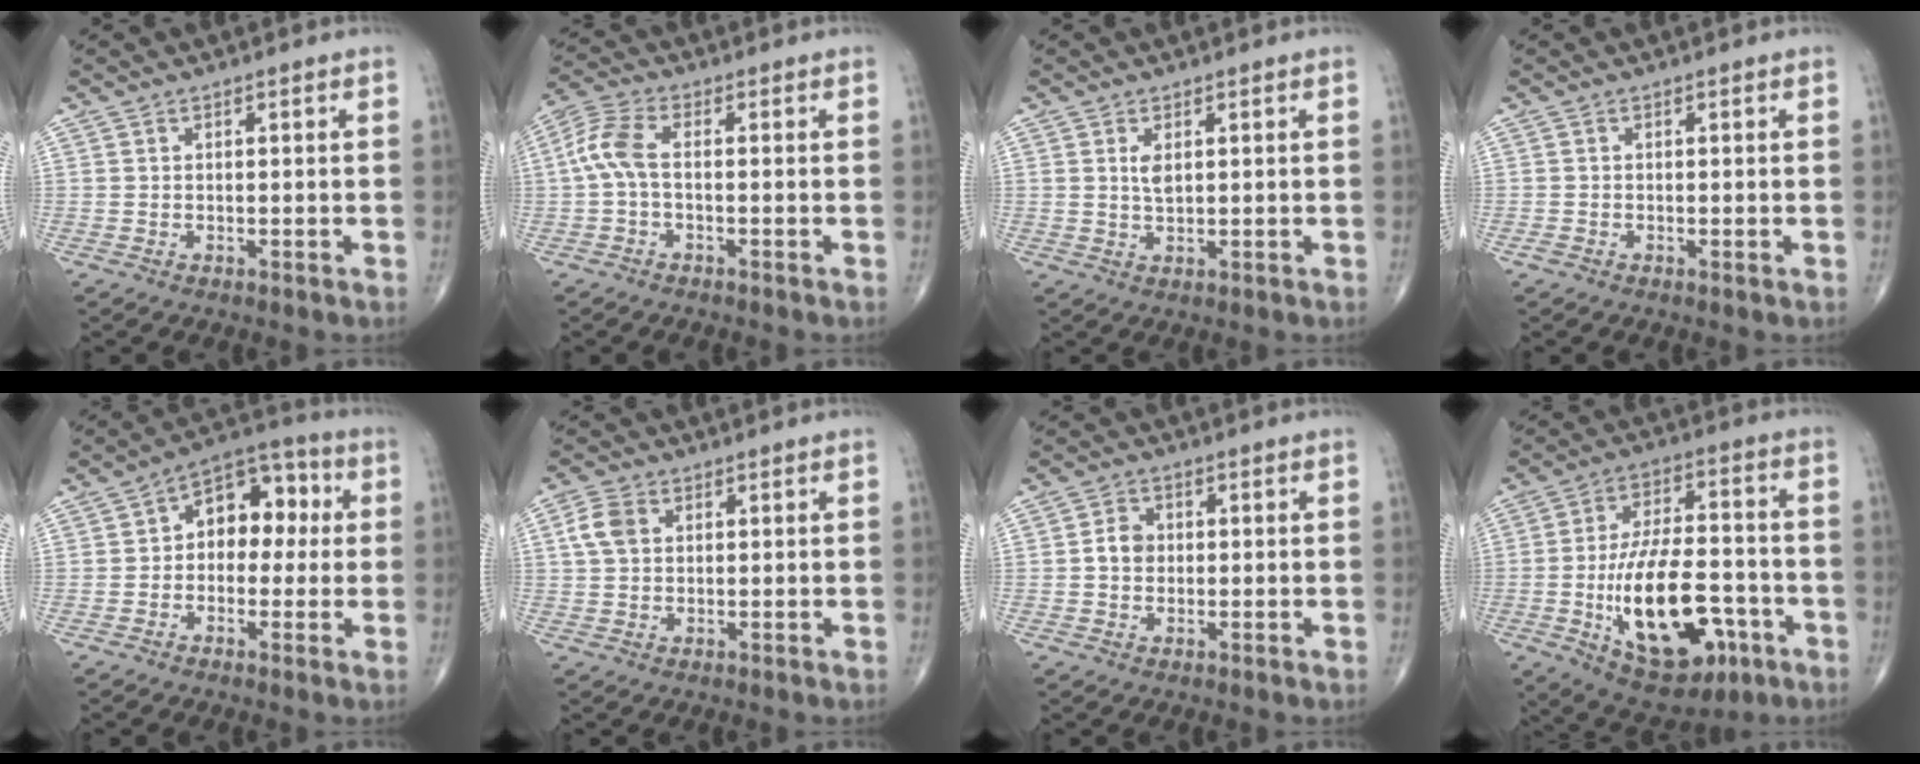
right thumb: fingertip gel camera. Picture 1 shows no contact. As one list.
[{"total": 6.1, "force": [-0.4, 2.7, 5.5], "torque": [-0.135, 0.020, -0.018]}, {"total": 4.0, "force": [0.9, 2.3, 3.2], "torque": [-0.054, -0.007, 0.018]}, {"total": 0.8, "force": [-0.4, 0.4, 0.6], "torque": [-0.012, -0.003, -0.011]}, {"total": 11.2, "force": [1.1, 7.7, 8.2], "torque": [-0.074, 0.034, 0.001]}, {"total": 4.6, "force": [1.1, 3.3, 3.0], "torque": [-0.063, 0.008, 0.019]}, {"total": 3.5, "force": [0.0, 2.9, 2.0], "torque": [-0.026, 0.009, -0.007]}, {"total": 21.6, "force": [-6.8, 10.6, 17.5], "torque": [-0.269, 0.029, -0.093]}]